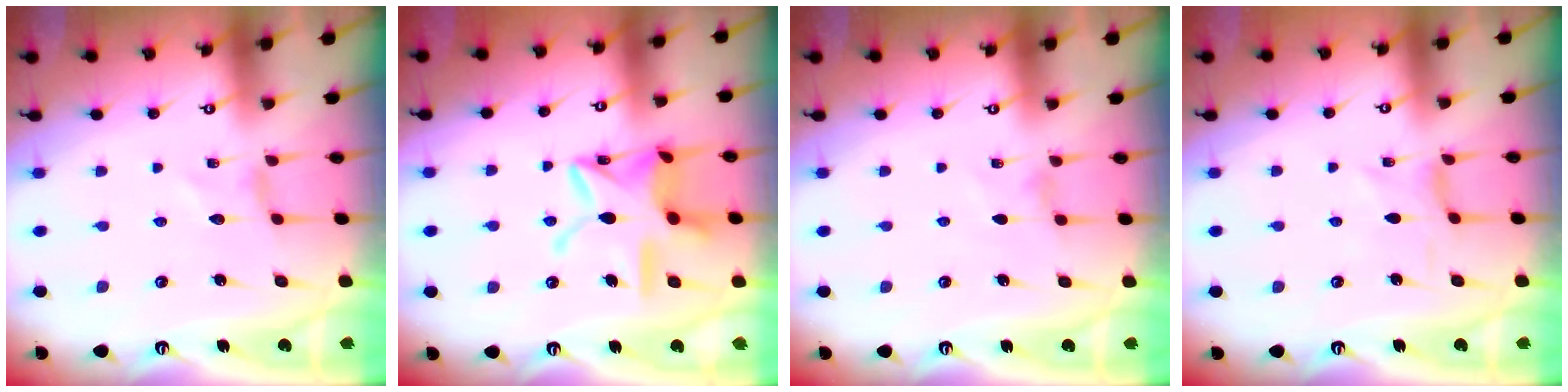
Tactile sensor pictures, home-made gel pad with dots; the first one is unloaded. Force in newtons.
{"total": 17.3, "press": 17.2, "slide": 1.4}
{"total": 0.9, "press": 0.8, "slide": 0.2}
{"total": 0.0}